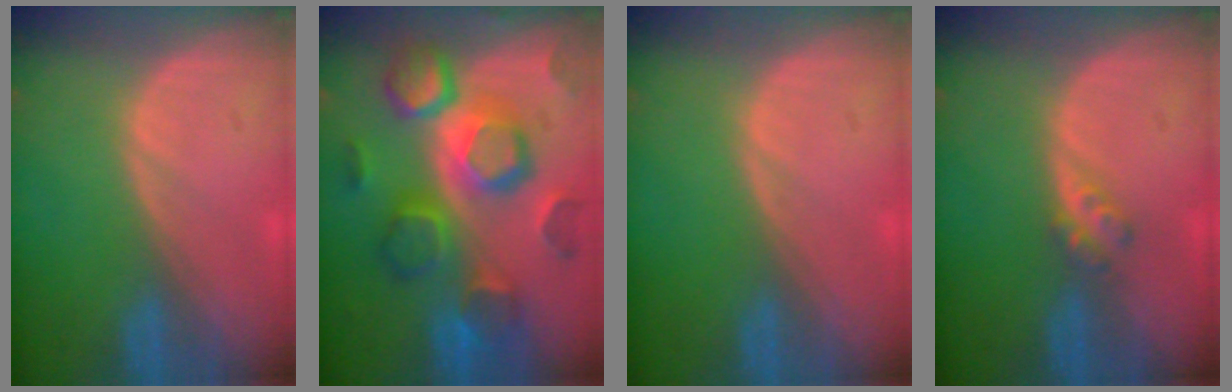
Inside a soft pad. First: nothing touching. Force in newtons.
{"total": 12.4, "press": 12.4, "slide": 1.0}
{"total": 0.0}
{"total": 2.5, "press": 2.1, "slide": 1.4}